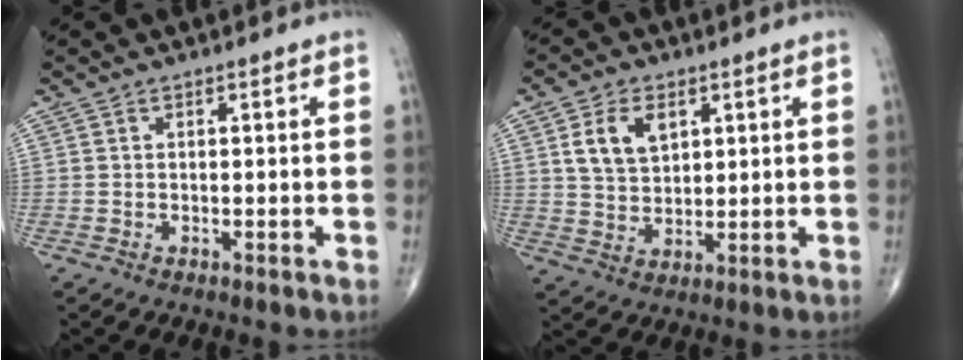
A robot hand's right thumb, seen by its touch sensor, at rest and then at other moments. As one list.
[{"total": 7.8, "force": [3.1, 5.1, 5.1], "torque": [-0.077, -0.012, 0.061]}]